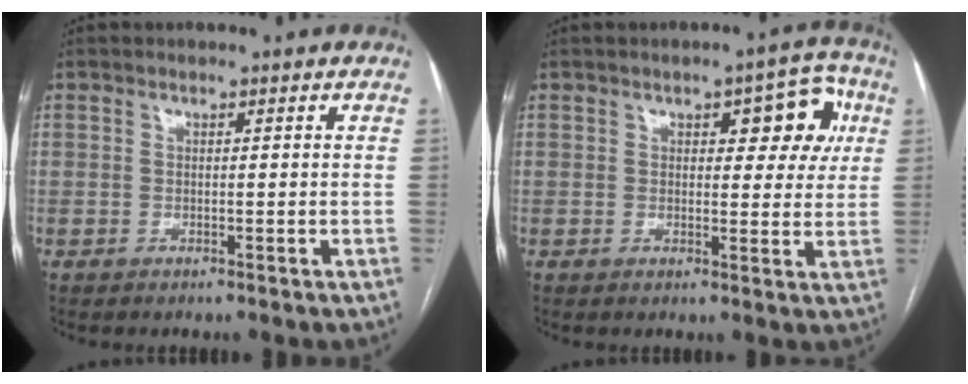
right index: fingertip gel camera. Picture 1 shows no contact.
{"total": 7.8, "force": [2.7, 3.3, 6.5], "torque": [-0.062, 0.023, 0.029]}